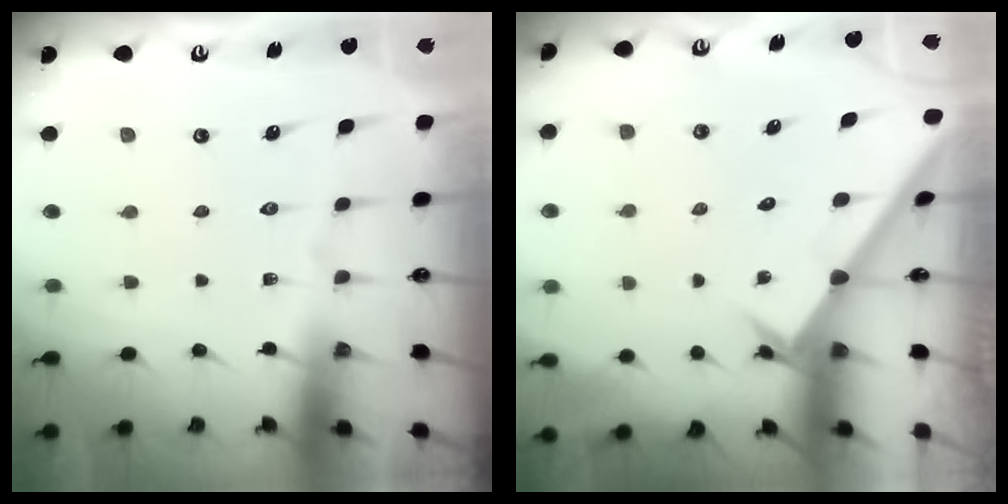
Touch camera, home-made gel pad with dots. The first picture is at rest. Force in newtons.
{"total": 2.2, "press": 2.2, "slide": 0.2}